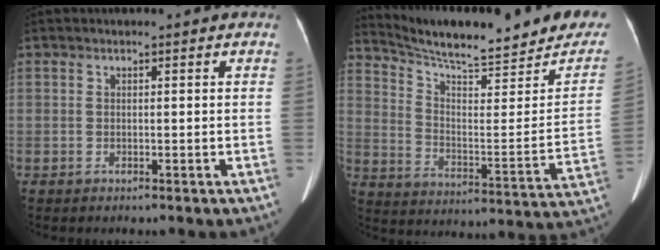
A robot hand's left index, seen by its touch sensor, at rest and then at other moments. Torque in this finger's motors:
{"motor_torque": [-0.65, -1.49, -0.09, 0.01]}